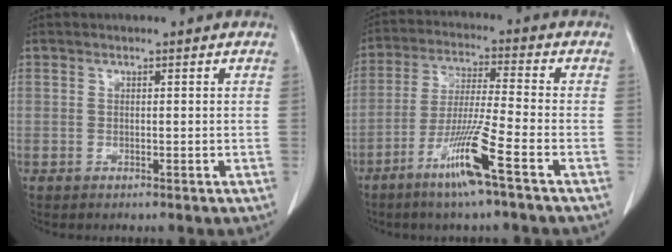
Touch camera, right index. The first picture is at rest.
{"total": 10.1, "force": [-5.4, -0.9, 8.4], "torque": [-0.162, -0.019, -0.108]}